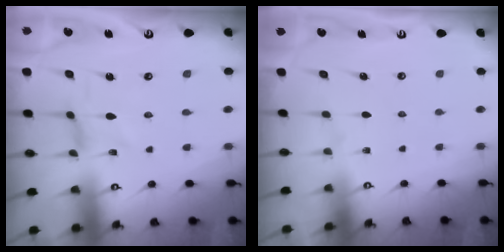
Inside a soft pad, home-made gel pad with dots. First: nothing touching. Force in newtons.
{"total": 0.0}